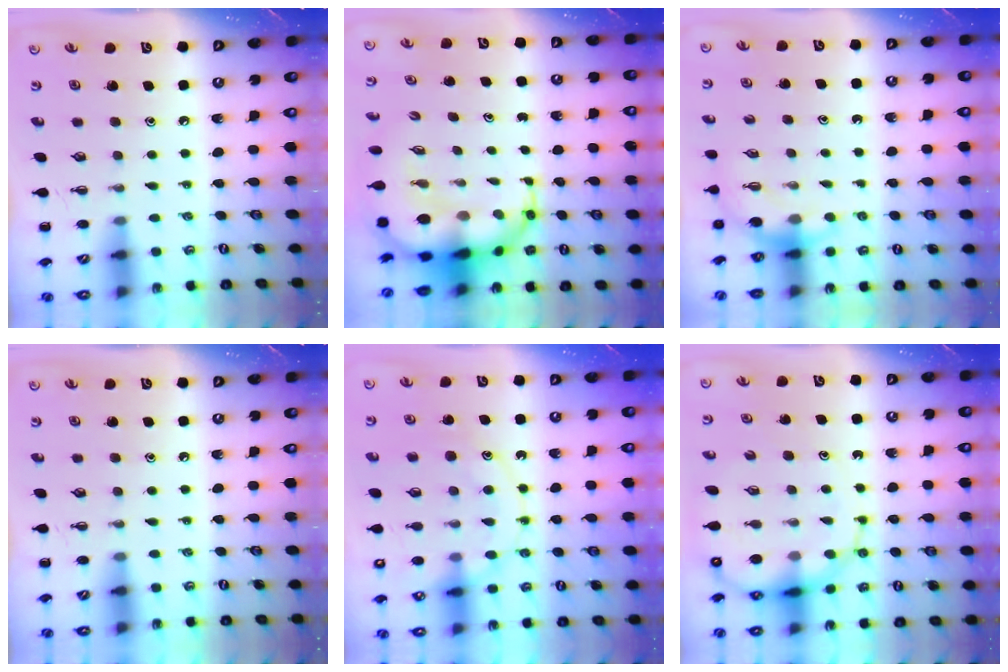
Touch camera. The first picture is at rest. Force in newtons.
{"total": 12.4, "press": 12.0, "slide": 3.1}
{"total": 3.9, "press": 3.9, "slide": 0.2}
{"total": 0.0}
{"total": 13.5, "press": 13.4, "slide": 1.1}
{"total": 11.9, "press": 11.5, "slide": 3.3}